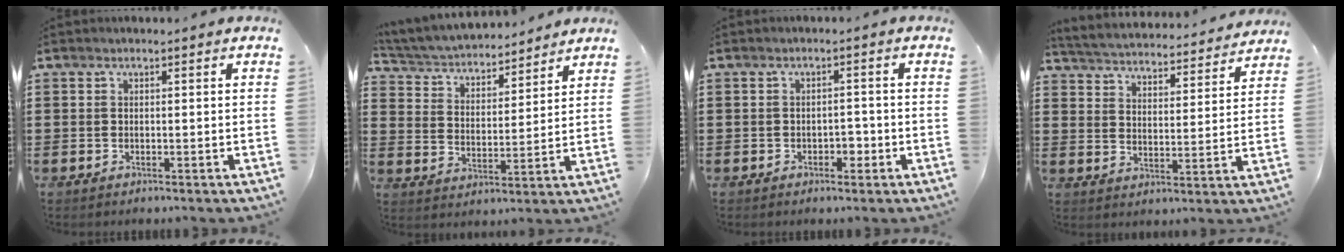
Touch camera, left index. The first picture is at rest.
{"total": 4.2, "force": [4.2, 0.7, 0.4], "torque": [-0.033, -0.030, 0.067]}
{"total": 1.9, "force": [-0.9, 1.1, 1.2], "torque": [-0.027, 0.004, -0.022]}
{"total": 3.7, "force": [3.7, -0.2, 0.0], "torque": [-0.023, -0.034, 0.057]}